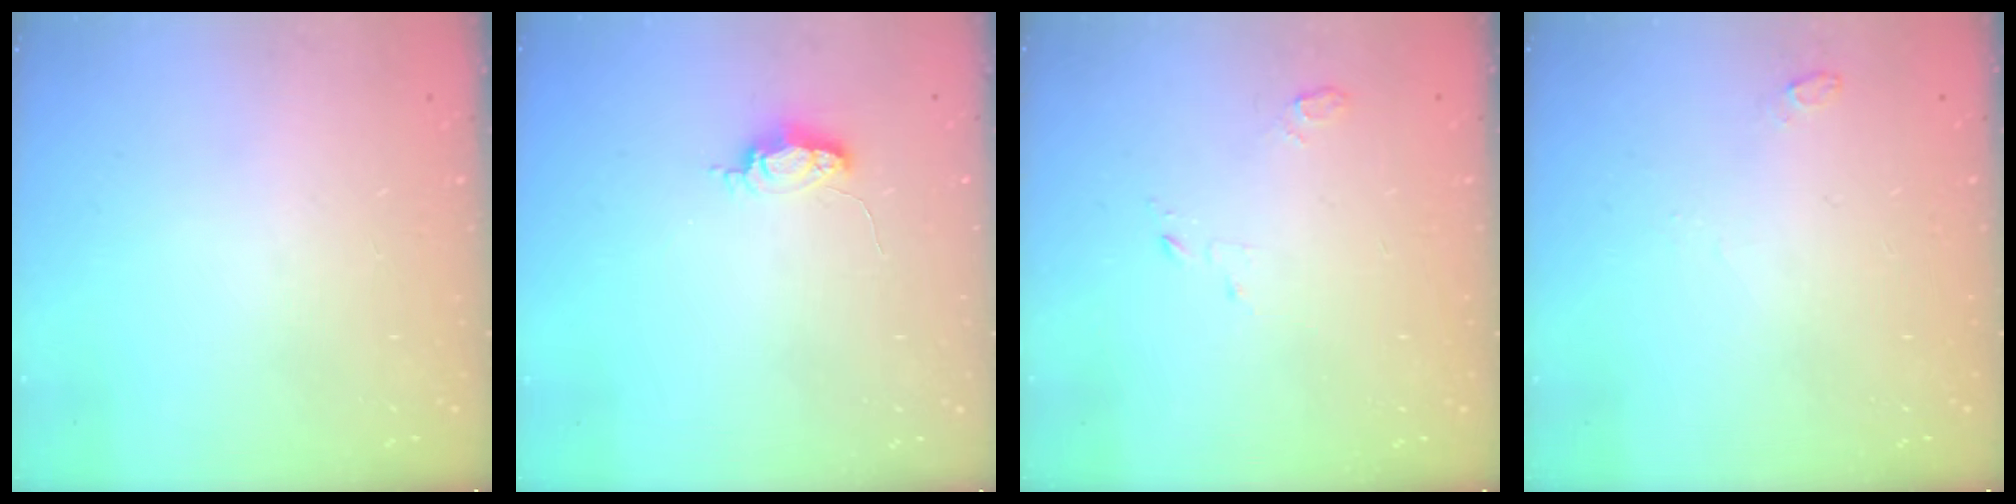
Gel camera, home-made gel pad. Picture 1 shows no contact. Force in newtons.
{"total": 4.0, "press": 3.9, "slide": 0.5}
{"total": 2.8, "press": 2.8, "slide": 0.3}
{"total": 4.7, "press": 2.7, "slide": 3.9}